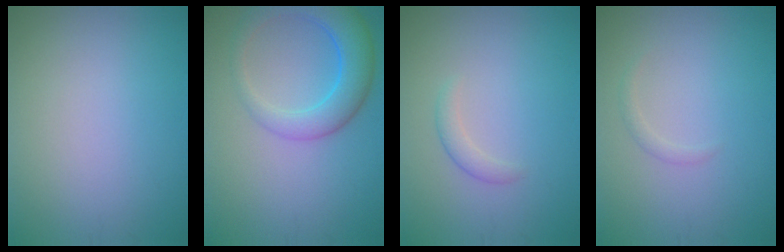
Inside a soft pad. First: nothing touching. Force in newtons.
{"total": 5.4, "press": 5.4, "slide": 0.3}
{"total": 1.3, "press": 1.3, "slide": 0.0}
{"total": 0.8, "press": 0.8, "slide": 0.0}